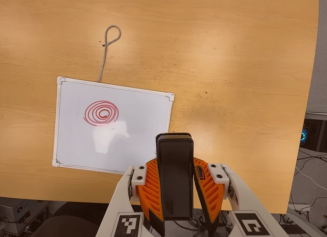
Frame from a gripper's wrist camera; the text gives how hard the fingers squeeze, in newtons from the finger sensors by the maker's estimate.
{"total": 8.2, "left": 6.1, "right": 10.2}